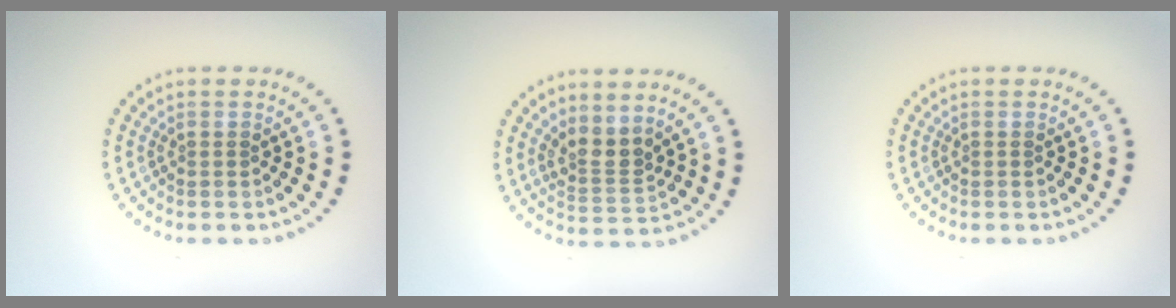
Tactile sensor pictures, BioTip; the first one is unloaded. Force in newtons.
{"total": 2.6, "press": 2.0, "slide": 1.8}
{"total": 0.0}